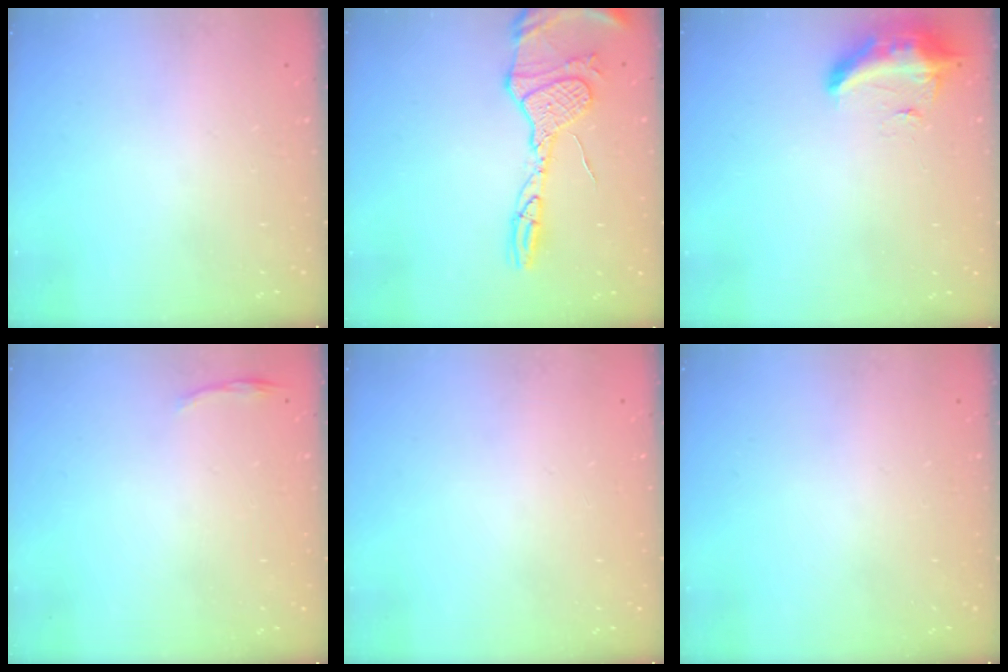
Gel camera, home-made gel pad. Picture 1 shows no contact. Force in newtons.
{"total": 16.0, "press": 15.9, "slide": 1.6}
{"total": 15.9, "press": 11.4, "slide": 11.1}
{"total": 3.6, "press": 3.5, "slide": 0.7}
{"total": 13.0, "press": 3.6, "slide": 12.5}
{"total": 0.0}